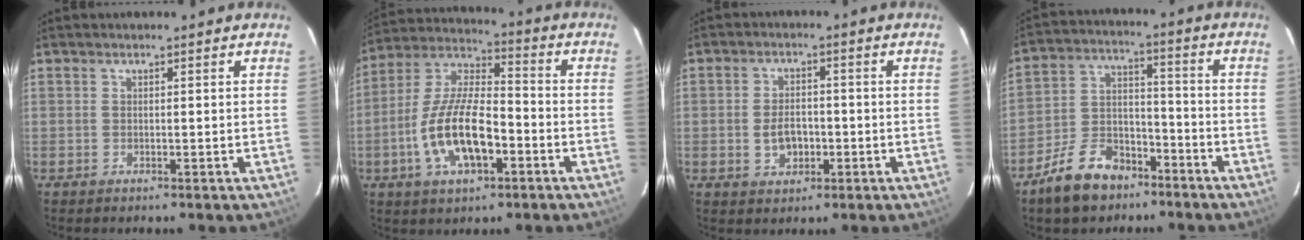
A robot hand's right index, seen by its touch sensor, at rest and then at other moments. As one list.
[{"total": 15.5, "force": [-5.2, 6.4, 13.2], "torque": [-0.269, 0.002, -0.093]}, {"total": 5.1, "force": [-1.2, 3.4, 3.6], "torque": [-0.069, 0.005, -0.014]}, {"total": 12.1, "force": [-8.4, 6.7, 5.7], "torque": [-0.126, 0.028, -0.136]}]